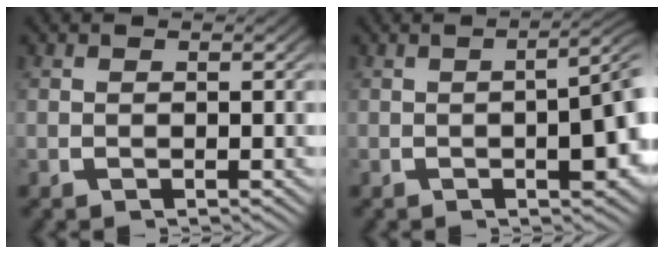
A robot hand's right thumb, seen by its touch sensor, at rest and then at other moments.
{"total": 5.8, "force": [0.1, 2.4, 5.2], "torque": [-0.054, 0.008, -0.003]}